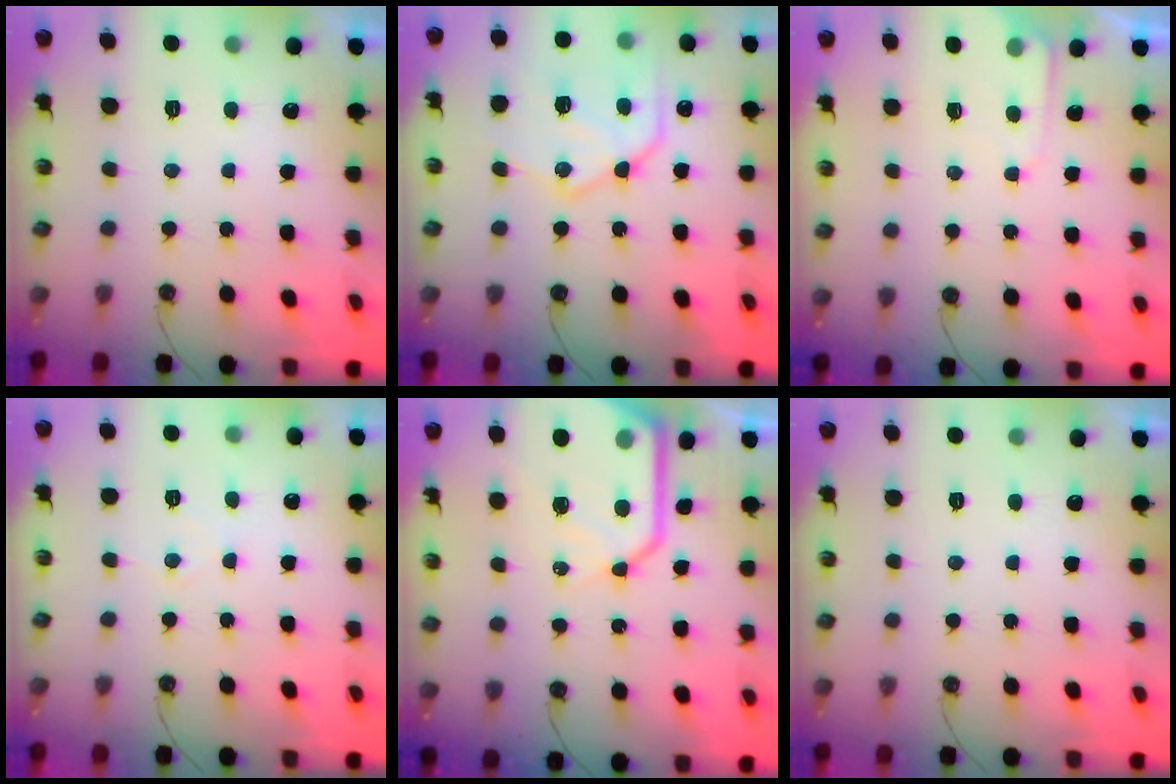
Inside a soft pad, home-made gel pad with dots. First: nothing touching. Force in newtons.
{"total": 18.0, "press": 17.9, "slide": 1.9}
{"total": 5.1, "press": 5.1, "slide": 0.6}
{"total": 3.8, "press": 3.8, "slide": 0.5}
{"total": 17.3, "press": 17.2, "slide": 1.7}
{"total": 0.0}